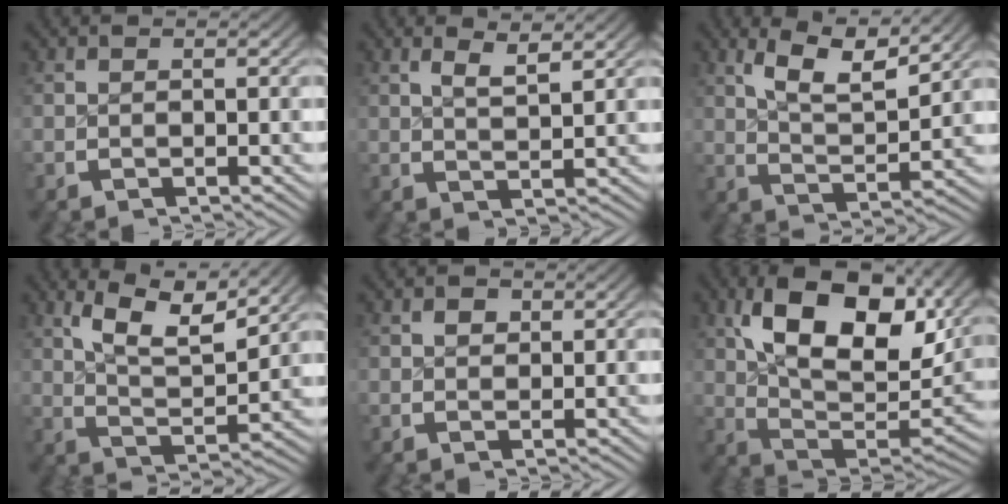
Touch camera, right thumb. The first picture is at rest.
{"total": 2.6, "force": [2.1, 0.2, 1.5], "torque": [-0.024, -0.001, 0.044]}
{"total": 7.0, "force": [3.4, 3.1, 5.3], "torque": [-0.100, -0.012, 0.061]}
{"total": 8.1, "force": [3.5, 3.8, 6.2], "torque": [-0.118, -0.014, 0.060]}
{"total": 1.1, "force": [0.4, 0.9, 0.5], "torque": [-0.007, -0.007, 0.011]}
{"total": 16.9, "force": [3.4, 9.8, 13.4], "torque": [-0.231, -0.027, 0.060]}